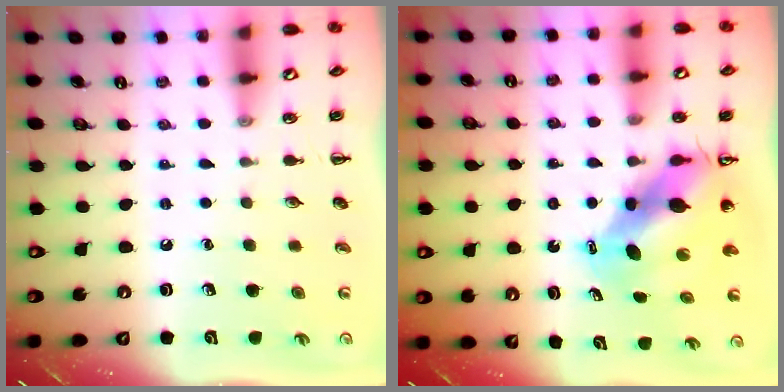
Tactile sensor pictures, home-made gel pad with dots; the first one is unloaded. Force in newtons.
{"total": 8.4, "press": 8.0, "slide": 2.5}